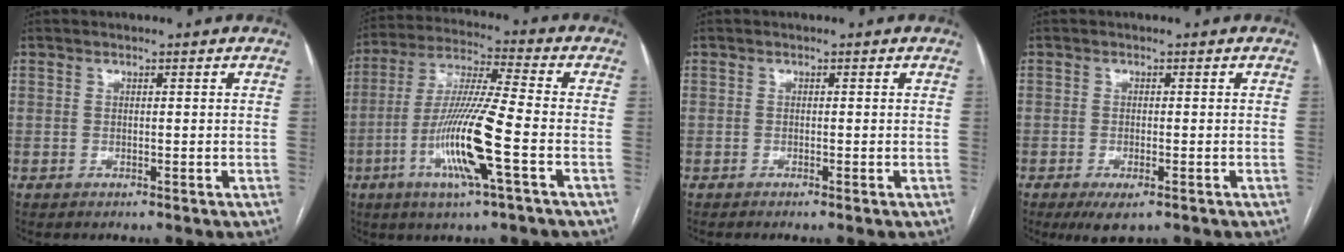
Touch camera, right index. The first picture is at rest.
{"total": 13.8, "force": [-4.5, -0.2, 13.0], "torque": [-0.267, -0.011, -0.090]}
{"total": 0.6, "force": [-0.4, -0.1, 0.4], "torque": [-0.009, 0.000, -0.008]}
{"total": 3.9, "force": [-2.3, 1.1, 2.9], "torque": [-0.048, -0.007, -0.031]}